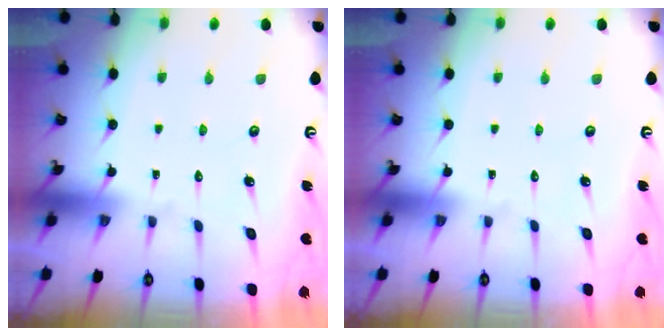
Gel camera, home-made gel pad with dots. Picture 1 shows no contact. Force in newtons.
{"total": 0.0}